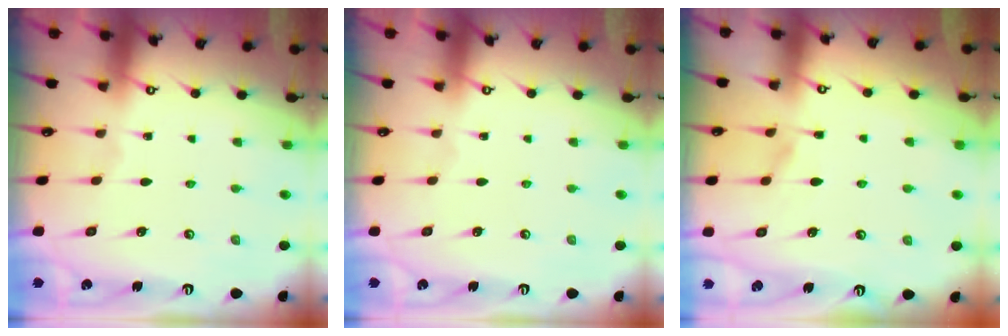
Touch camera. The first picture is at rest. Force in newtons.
{"total": 0.0}
{"total": 5.5, "press": 5.5, "slide": 0.6}